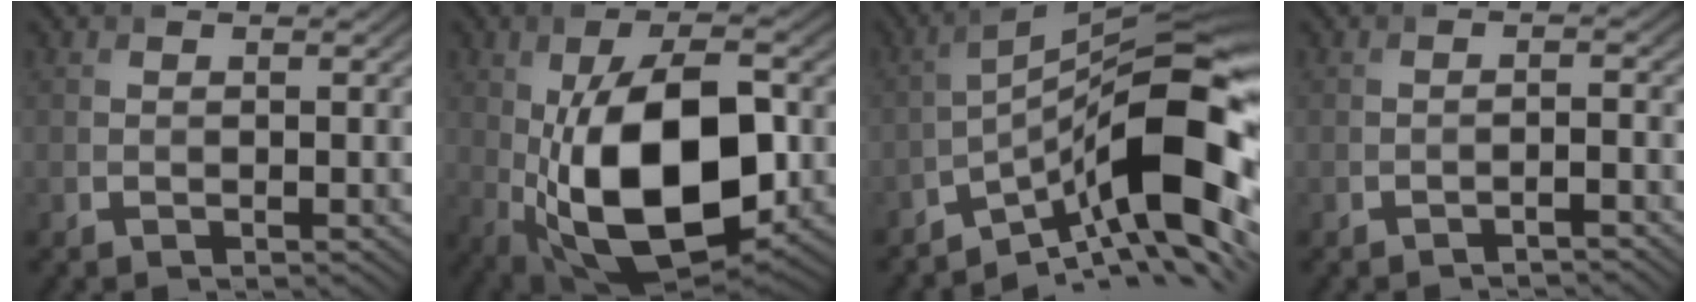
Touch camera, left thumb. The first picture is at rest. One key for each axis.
{"total": 16.6, "fx": -1.9, "fy": 8.5, "fz": 14.1, "tx": -0.254, "ty": -0.014, "tz": -0.030}
{"total": 14.0, "fx": -6.6, "fy": 4.1, "fz": 11.6, "tx": -0.183, "ty": 0.003, "tz": -0.120}
{"total": 1.2, "fx": -1.1, "fy": 0.1, "fz": 0.5, "tx": -0.004, "ty": 0.008, "tz": -0.025}